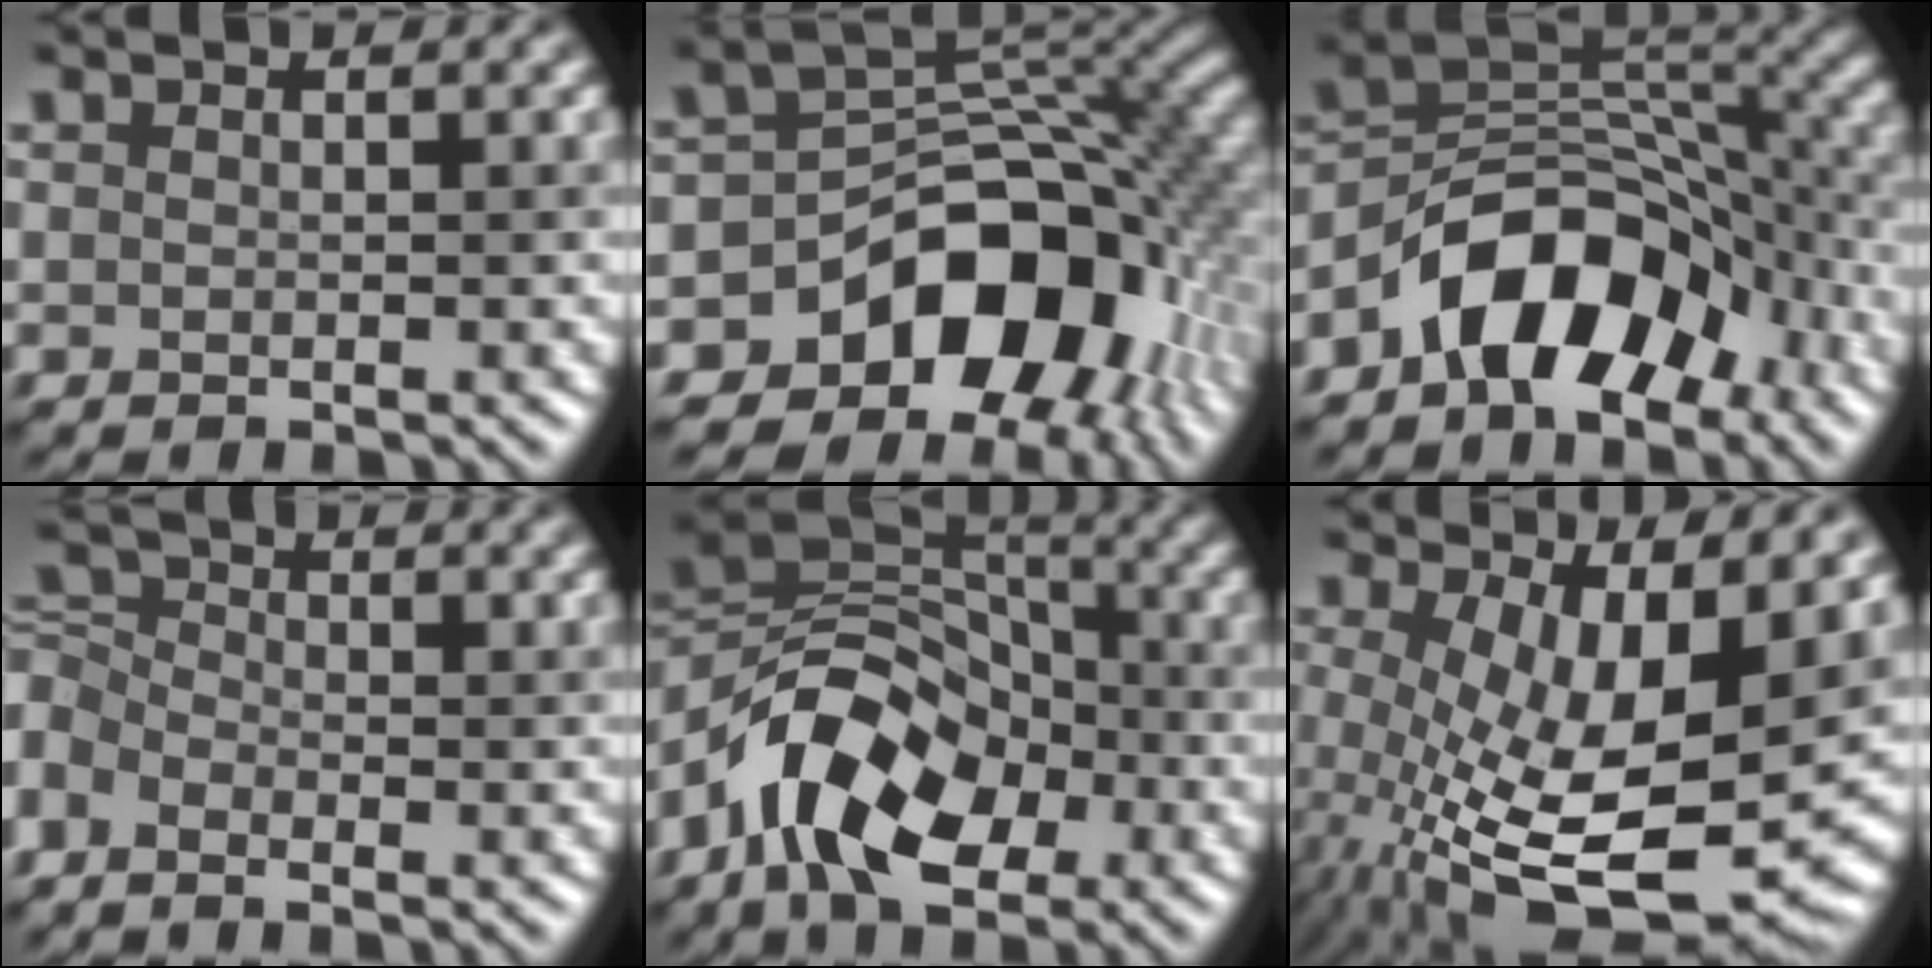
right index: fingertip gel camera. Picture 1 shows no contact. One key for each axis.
{"total": 12.6, "fx": -5.4, "fy": 8.5, "fz": 7.5, "tx": -0.098, "ty": -0.001, "tz": -0.099}
{"total": 9.7, "fx": -5.1, "fy": 5.6, "fz": 6.1, "tx": -0.076, "ty": 0.014, "tz": -0.096}
{"total": 3.8, "fx": -1.7, "fy": 2.7, "fz": 2.1, "tx": -0.049, "ty": 0.008, "tz": -0.047}
{"total": 10.9, "fx": -4.9, "fy": 6.3, "fz": 7.4, "tx": -0.122, "ty": 0.013, "tz": -0.100}
{"total": 14.7, "fx": -1.6, "fy": 6.2, "fz": 13.2, "tx": -0.229, "ty": -0.036, "tz": -0.014}